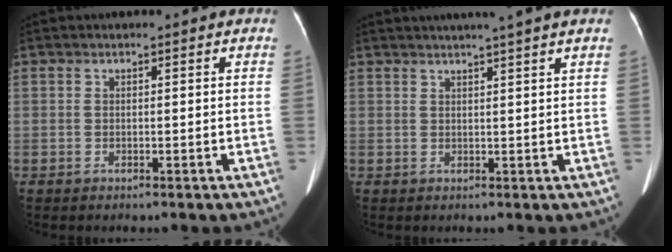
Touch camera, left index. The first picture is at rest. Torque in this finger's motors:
{"motor_torque": [0.11, -0.19, 0.05, 0.08]}